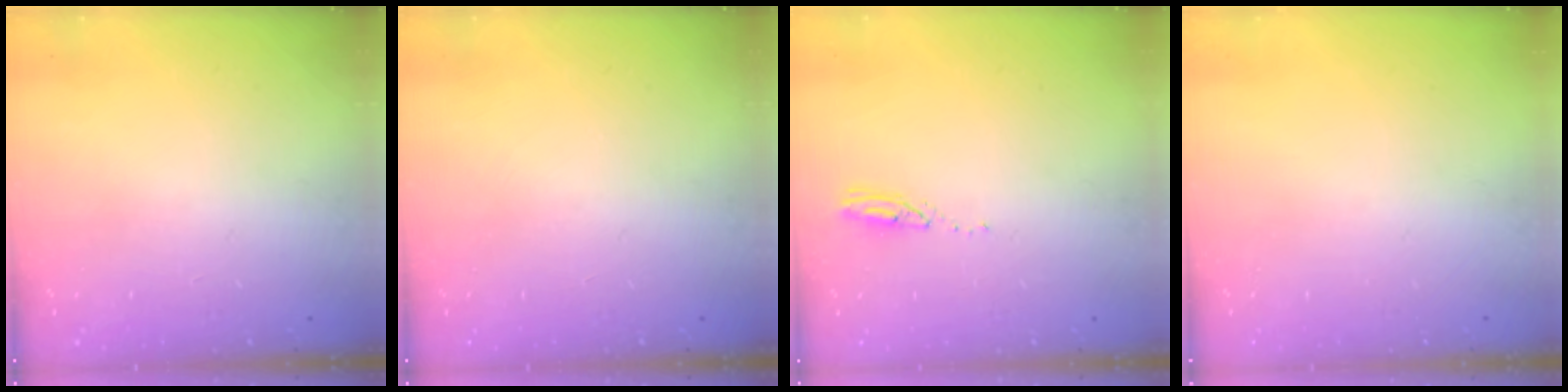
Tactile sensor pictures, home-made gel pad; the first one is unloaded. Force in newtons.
{"total": 0.0}
{"total": 3.0, "press": 3.0, "slide": 0.2}
{"total": 0.0}